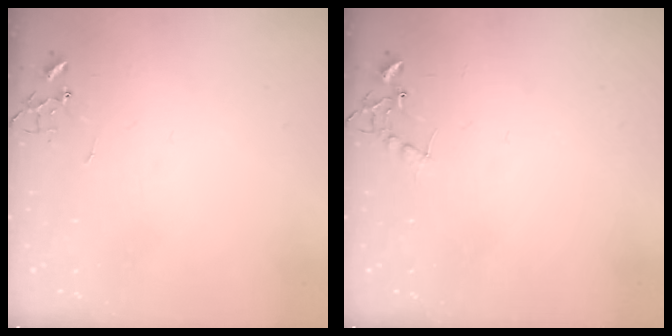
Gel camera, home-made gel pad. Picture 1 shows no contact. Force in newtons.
{"total": 6.8, "press": 6.8, "slide": 0.3}